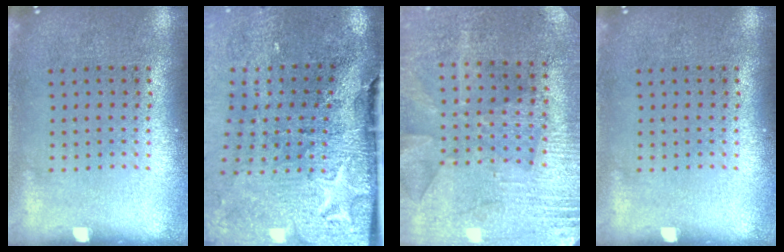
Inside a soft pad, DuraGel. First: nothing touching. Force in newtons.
{"total": 4.5, "press": 3.5, "slide": 2.7}
{"total": 2.8, "press": 2.7, "slide": 0.7}
{"total": 0.0}